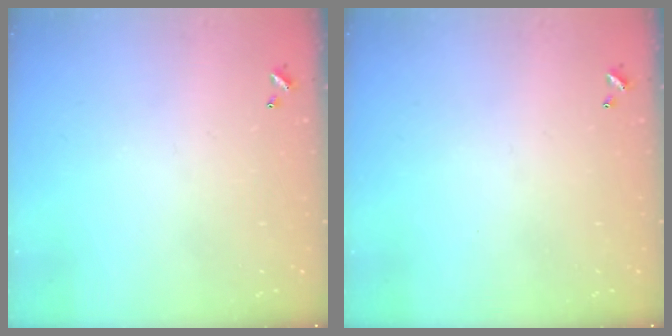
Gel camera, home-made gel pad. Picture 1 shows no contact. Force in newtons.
{"total": 0.0}